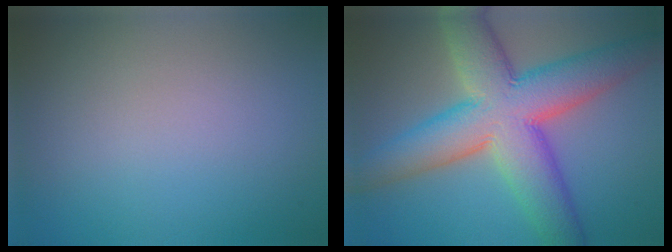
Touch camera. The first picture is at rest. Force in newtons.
{"total": 11.4, "press": 11.4, "slide": 0.4}